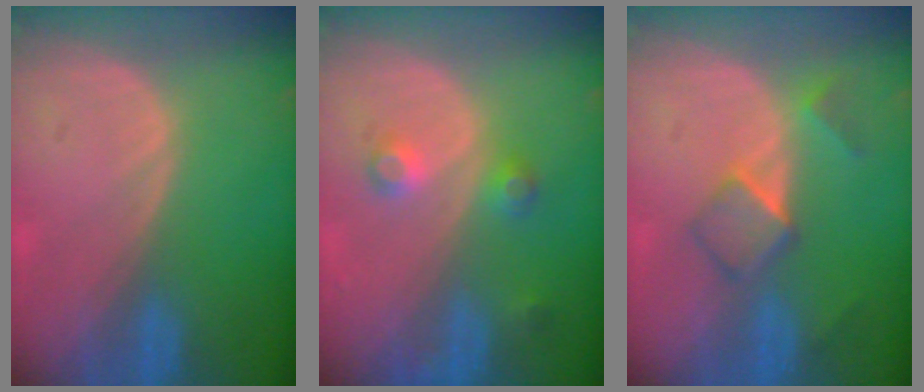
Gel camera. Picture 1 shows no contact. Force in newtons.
{"total": 3.8, "press": 3.5, "slide": 1.4}
{"total": 5.2, "press": 4.6, "slide": 2.5}